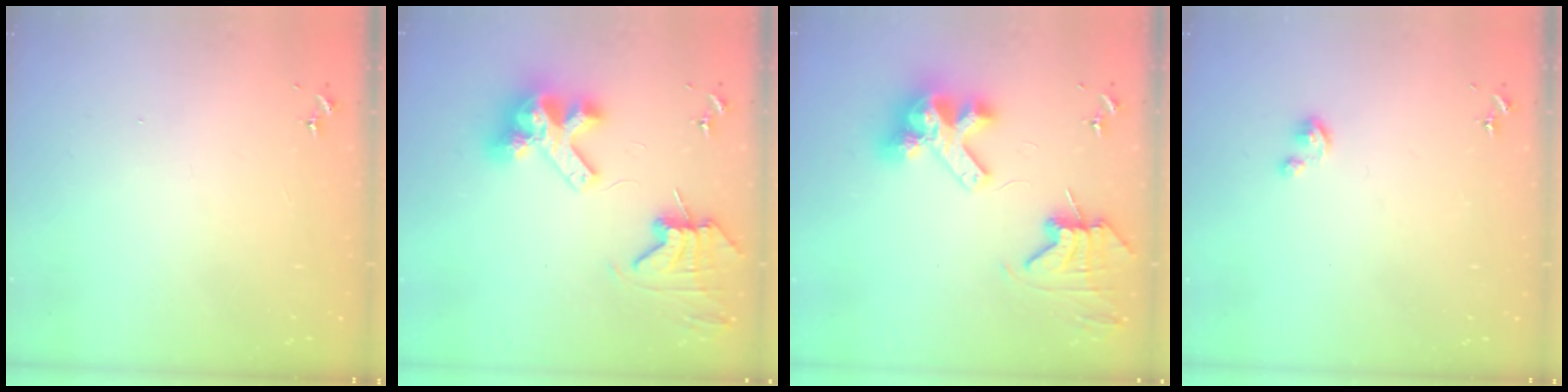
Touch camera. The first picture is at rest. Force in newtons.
{"total": 13.1, "press": 12.9, "slide": 1.8}
{"total": 13.1, "press": 12.9, "slide": 1.8}
{"total": 2.6, "press": 2.6, "slide": 0.3}